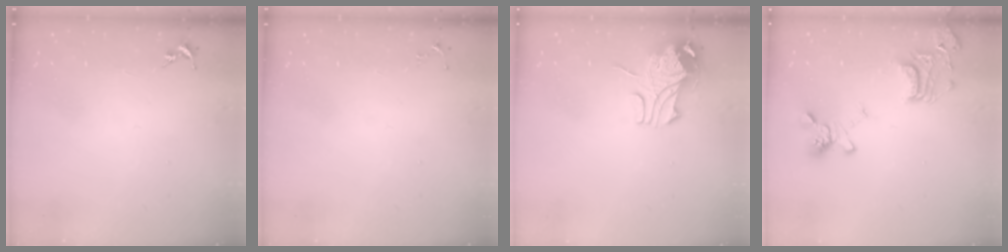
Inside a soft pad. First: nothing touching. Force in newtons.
{"total": 3.3, "press": 3.3, "slide": 0.5}
{"total": 9.6, "press": 9.6, "slide": 1.1}
{"total": 18.3, "press": 18.2, "slide": 1.7}